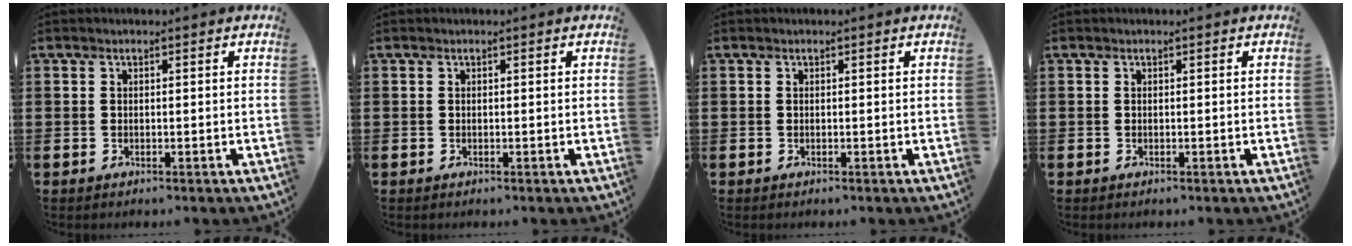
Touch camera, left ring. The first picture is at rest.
{"total": 0.0}
{"total": 0.0}
{"total": 0.0}